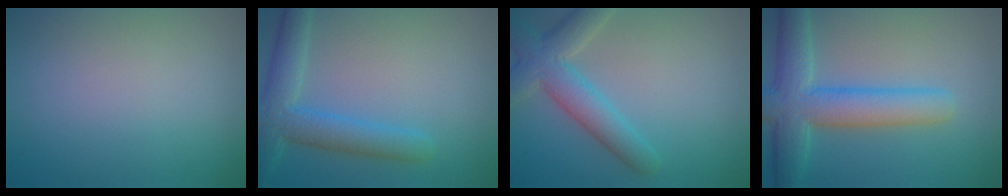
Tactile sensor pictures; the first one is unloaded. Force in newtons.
{"total": 5.3, "press": 5.2, "slide": 0.4}
{"total": 4.9, "press": 4.9, "slide": 0.4}
{"total": 6.8, "press": 6.7, "slide": 0.3}